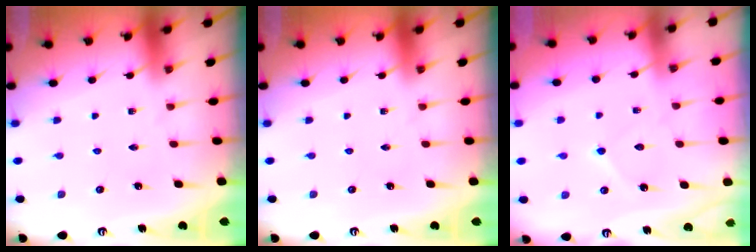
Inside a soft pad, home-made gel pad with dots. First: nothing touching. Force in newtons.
{"total": 0.0}
{"total": 4.8, "press": 4.8, "slide": 0.6}